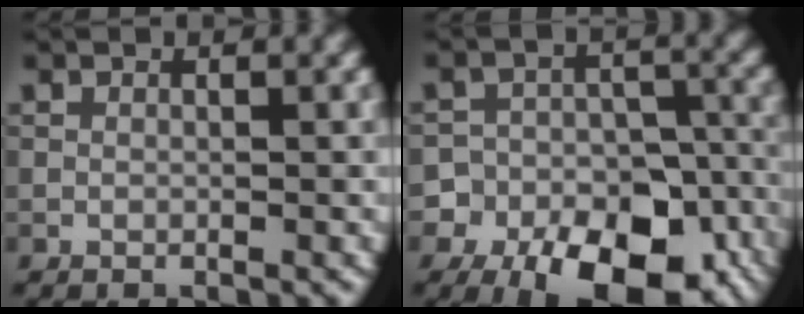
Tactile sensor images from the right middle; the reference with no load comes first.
{"total": 16.6, "force": [-10.9, 10.6, 6.8], "torque": [-0.093, -0.034, -0.160]}